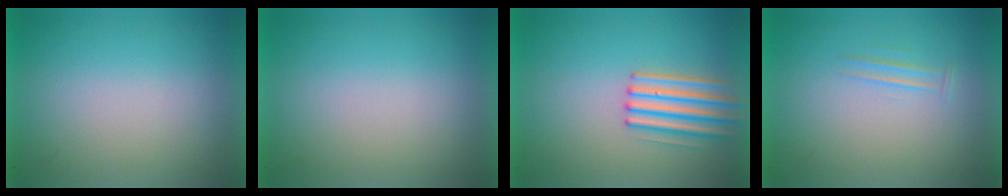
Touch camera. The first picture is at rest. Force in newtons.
{"total": 0.0}
{"total": 3.2}
{"total": 1.1}